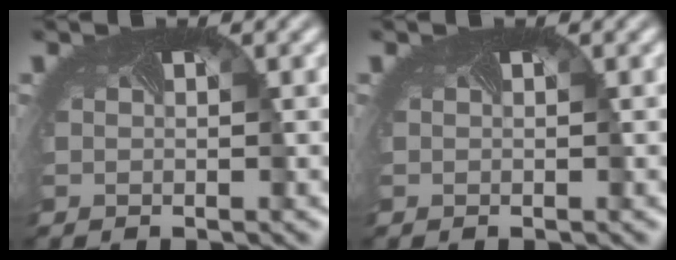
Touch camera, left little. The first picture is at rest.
{"total": 0.0}